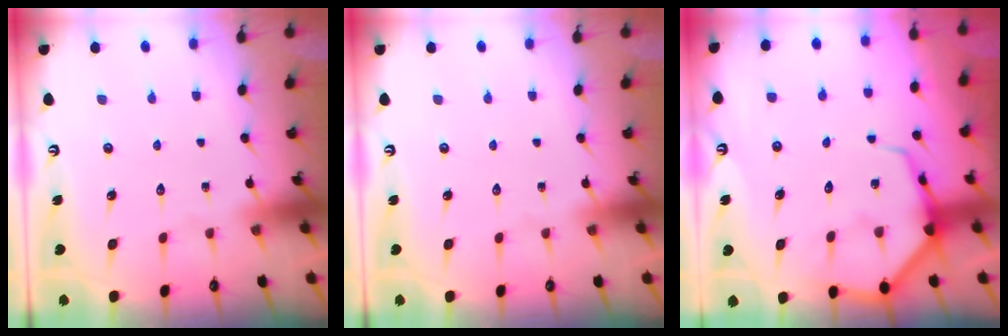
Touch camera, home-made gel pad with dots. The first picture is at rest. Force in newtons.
{"total": 0.0}
{"total": 7.5, "press": 7.5, "slide": 0.9}